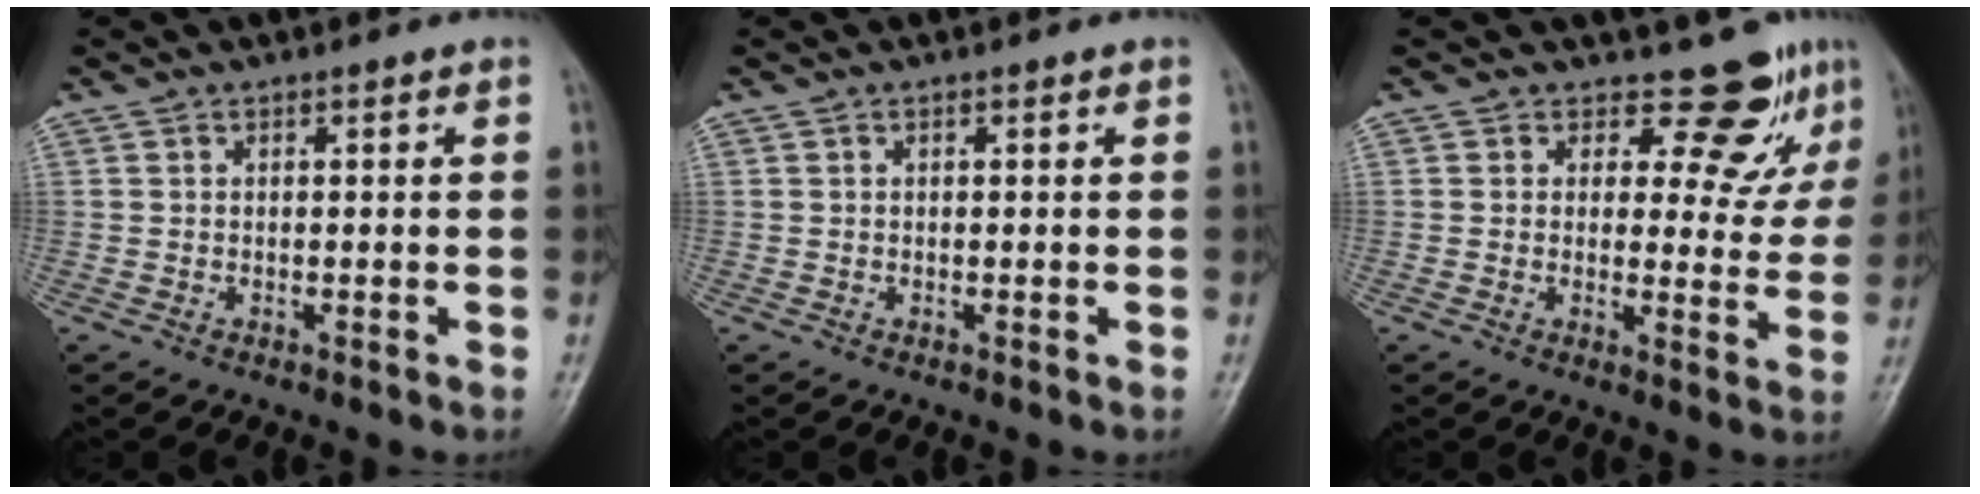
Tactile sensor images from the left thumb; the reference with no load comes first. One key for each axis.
{"total": 0.0}
{"total": 7.4, "fx": 5.9, "fy": 3.8, "fz": 2.4, "tx": 0.000, "ty": -0.049, "tz": 0.066}